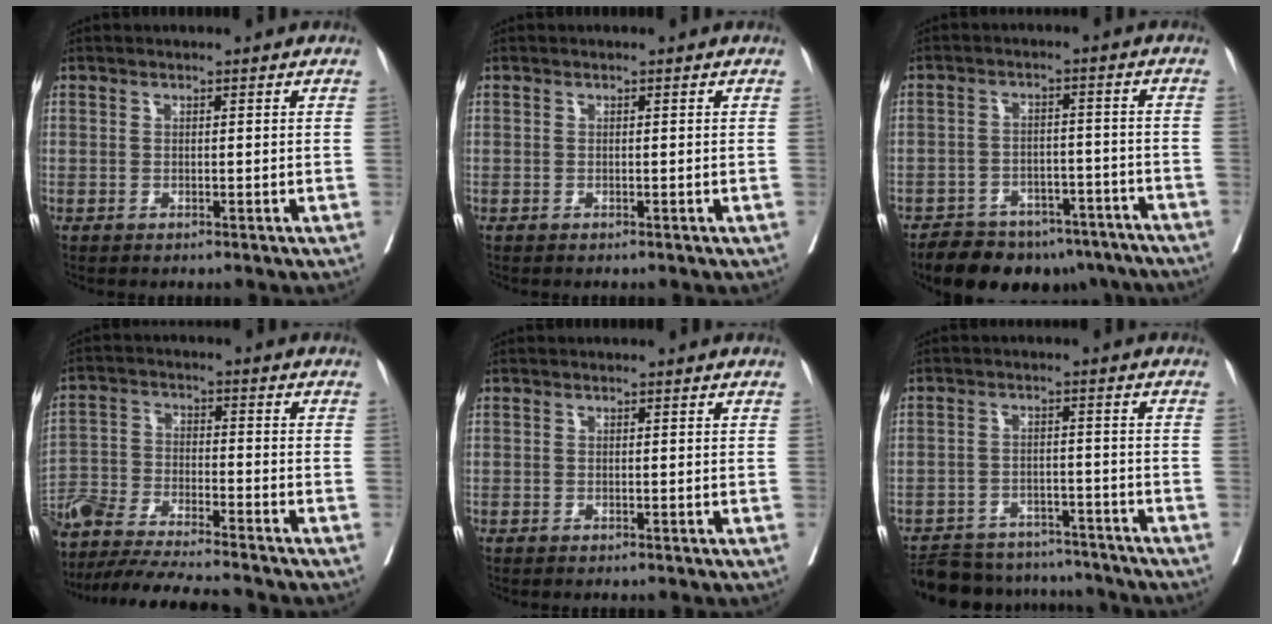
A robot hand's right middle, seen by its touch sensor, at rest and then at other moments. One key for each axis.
{"total": 0.0}
{"total": 15.7, "fx": -12.5, "fy": 7.5, "fz": 5.8, "tx": -0.089, "ty": 0.010, "tz": -0.160}
{"total": 17.4, "fx": -15.7, "fy": 0.9, "fz": 7.5, "tx": -0.148, "ty": -0.023, "tz": -0.268}
{"total": 0.0}
{"total": 15.0, "fx": -13.8, "fy": 4.8, "fz": 3.6, "tx": -0.069, "ty": 0.013, "tz": -0.188}